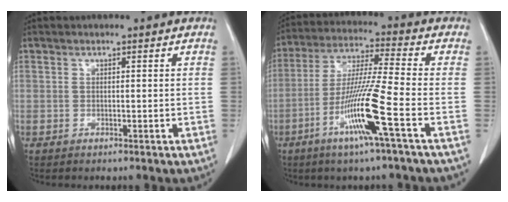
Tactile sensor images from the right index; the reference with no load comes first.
{"total": 12.4, "force": [-5.1, -1.3, 11.2], "torque": [-0.222, -0.015, -0.102]}